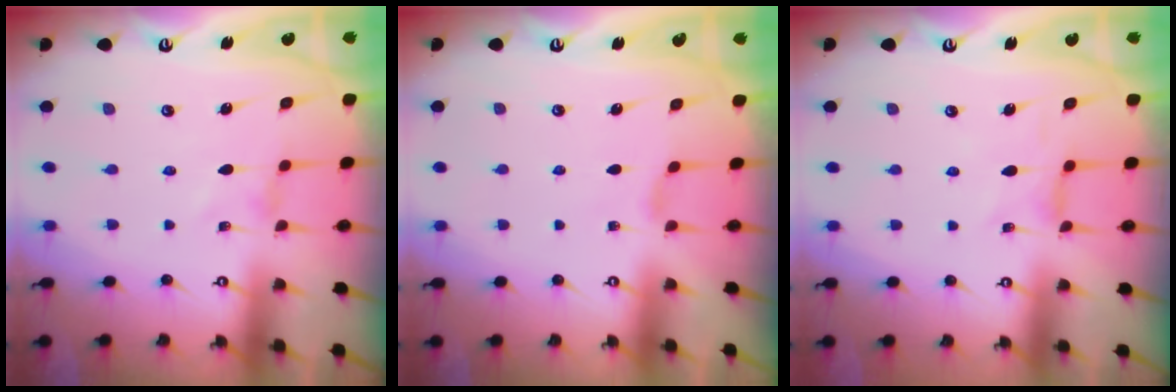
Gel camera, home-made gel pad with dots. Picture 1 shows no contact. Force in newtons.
{"total": 1.5, "press": 1.5, "slide": 0.4}
{"total": 0.8, "press": 0.7, "slide": 0.2}